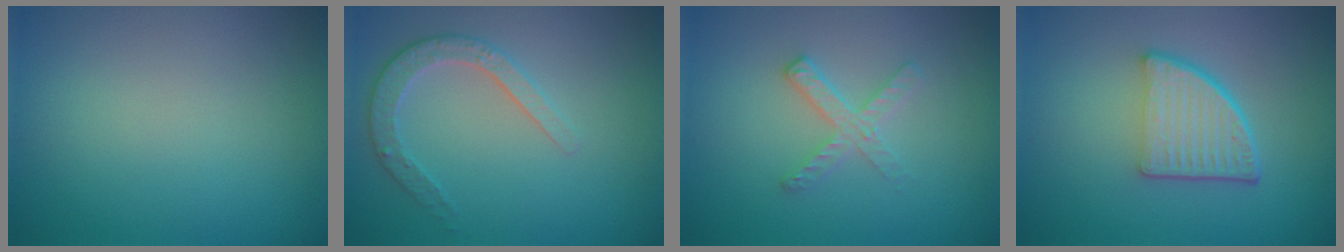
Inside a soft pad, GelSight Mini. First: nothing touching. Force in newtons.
{"total": 2.9, "press": 2.8, "slide": 0.7}
{"total": 2.2, "press": 2.2, "slide": 0.3}
{"total": 5.6, "press": 3.8, "slide": 4.1}